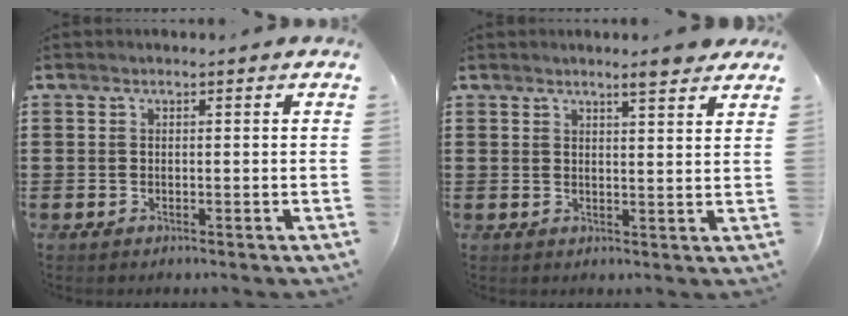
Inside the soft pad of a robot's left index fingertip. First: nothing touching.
{"total": 3.7, "force": [3.3, -0.1, 1.7], "torque": [-0.033, -0.010, 0.058]}